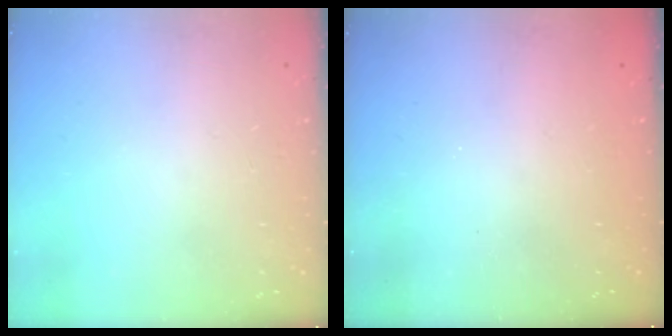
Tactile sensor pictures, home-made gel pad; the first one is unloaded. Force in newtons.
{"total": 2.4, "press": 2.3, "slide": 0.7}